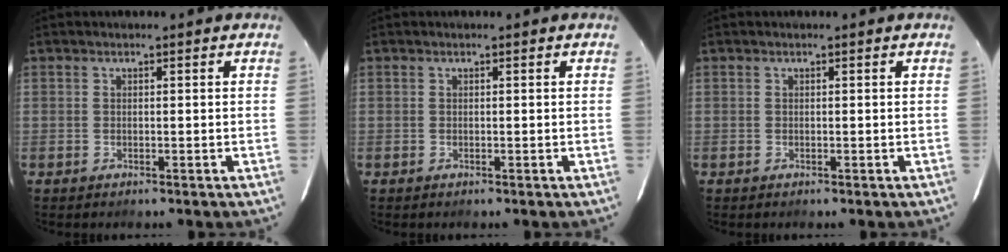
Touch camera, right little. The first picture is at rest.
{"total": 0.0}
{"total": 0.0}